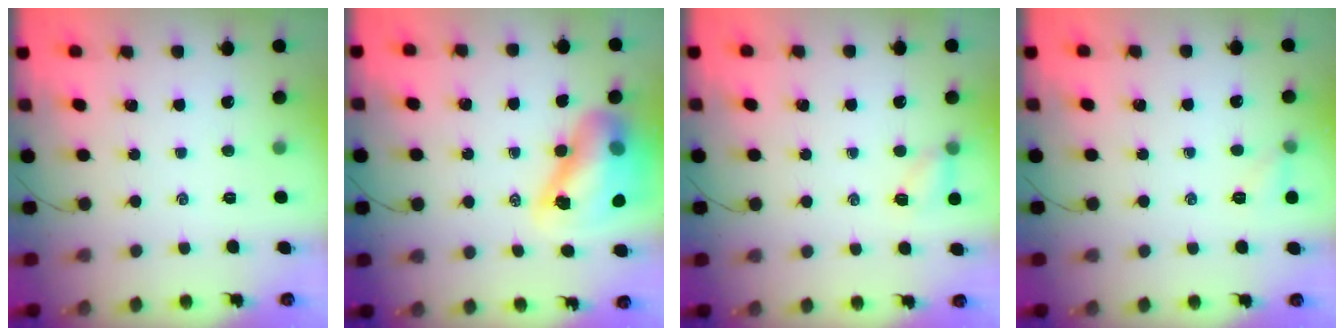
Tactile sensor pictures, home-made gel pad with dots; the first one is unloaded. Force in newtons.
{"total": 15.1, "press": 14.6, "slide": 4.0}
{"total": 5.1, "press": 4.9, "slide": 1.1}
{"total": 5.0, "press": 4.8, "slide": 1.5}